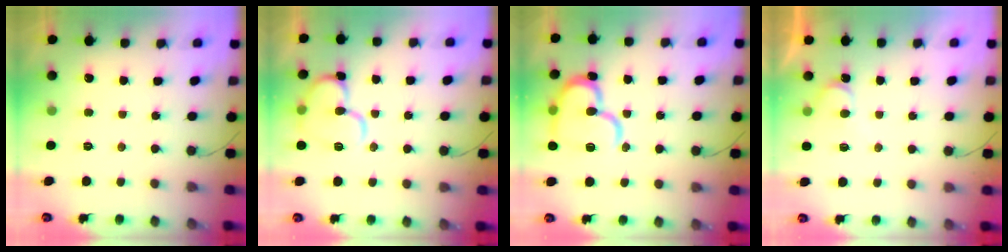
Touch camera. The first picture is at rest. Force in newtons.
{"total": 12.5, "press": 12.4, "slide": 1.3}
{"total": 18.0, "press": 18.0, "slide": 1.6}
{"total": 5.9, "press": 5.9, "slide": 0.5}